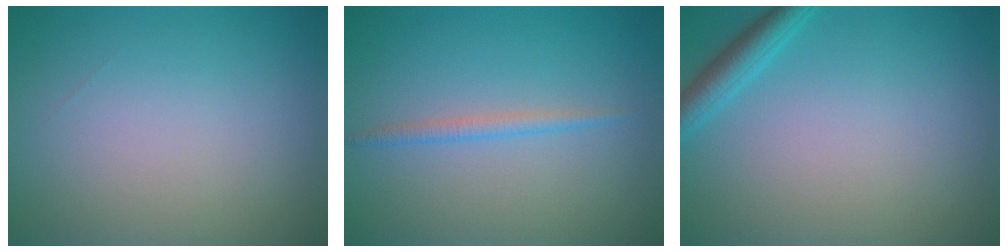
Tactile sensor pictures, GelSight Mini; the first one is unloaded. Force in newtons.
{"total": 1.2, "press": 1.2, "slide": 0.1}
{"total": 2.3, "press": 2.3, "slide": 0.1}